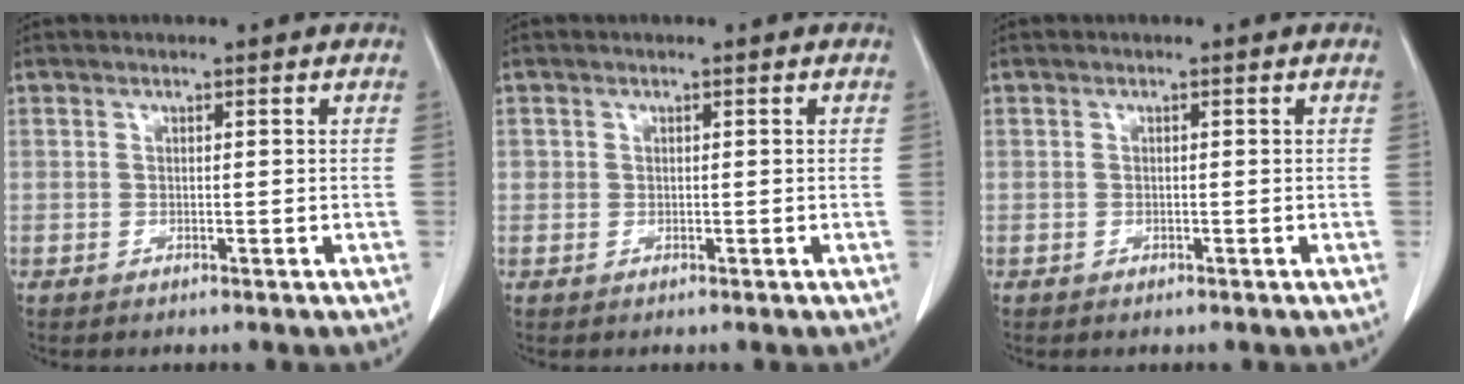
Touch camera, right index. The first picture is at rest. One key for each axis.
{"total": 0.6, "fx": 0.1, "fy": 0.6, "fz": 0.1, "tx": 0.007, "ty": 0.004, "tz": -0.001}
{"total": 0.0}